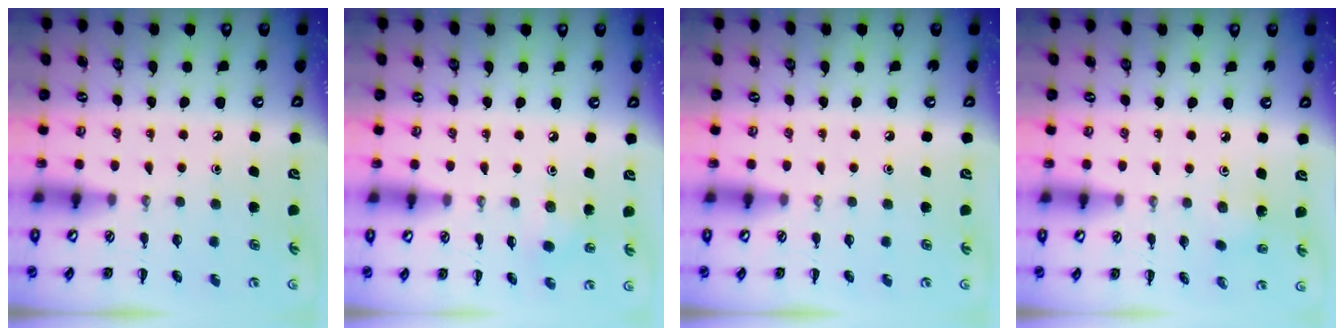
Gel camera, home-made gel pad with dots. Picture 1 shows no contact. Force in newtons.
{"total": 2.9, "press": 2.8, "slide": 1.0}
{"total": 0.0}
{"total": 1.1, "press": 1.0, "slide": 0.5}